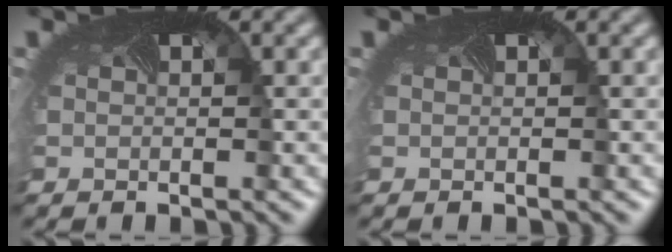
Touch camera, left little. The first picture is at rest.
{"total": 0.0}